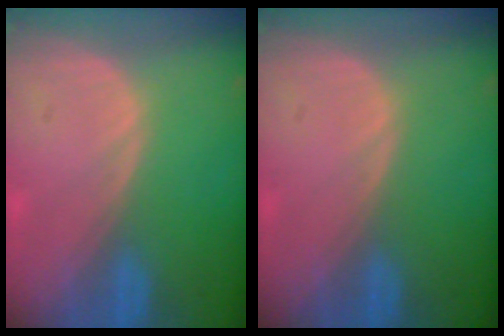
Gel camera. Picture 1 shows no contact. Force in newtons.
{"total": 0.0}